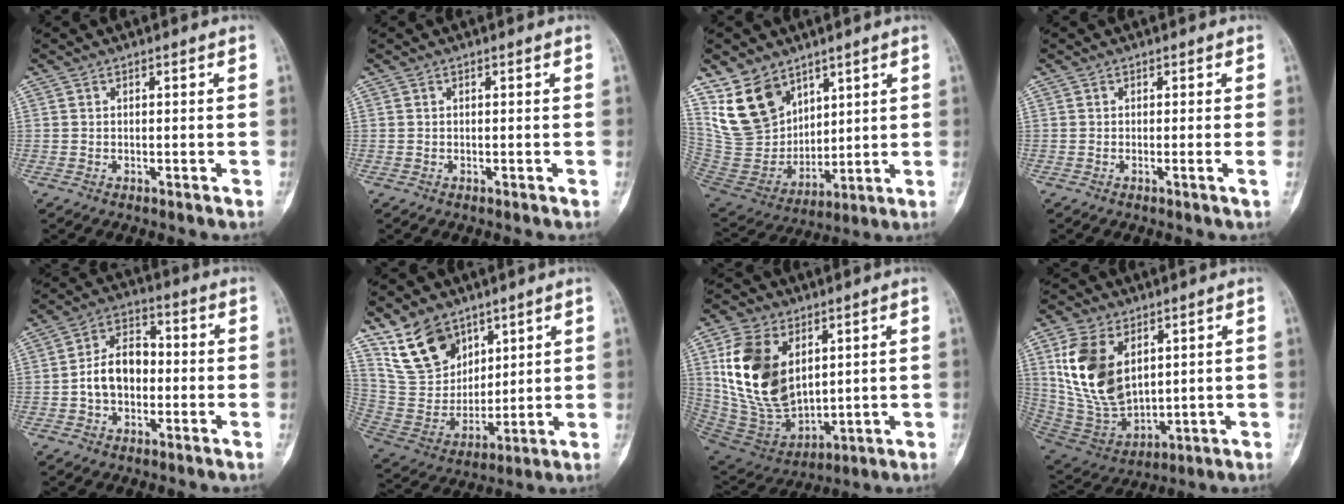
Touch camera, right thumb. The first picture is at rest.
{"total": 0.0}
{"total": 14.5, "force": [8.9, 9.6, 6.4], "torque": [-0.096, -0.046, 0.198]}
{"total": 1.3, "force": [-0.3, -0.6, 1.1], "torque": [-0.011, 0.000, -0.007]}
{"total": 9.3, "force": [-1.1, 6.3, 6.7], "torque": [-0.104, 0.030, -0.029]}
{"total": 13.9, "force": [9.2, 8.6, 5.9], "torque": [-0.086, -0.049, 0.193]}
{"total": 19.0, "force": [5.5, 12.0, 13.7], "torque": [-0.241, -0.029, 0.123]}
{"total": 16.3, "force": [5.4, 9.8, 11.8], "torque": [-0.214, -0.025, 0.124]}